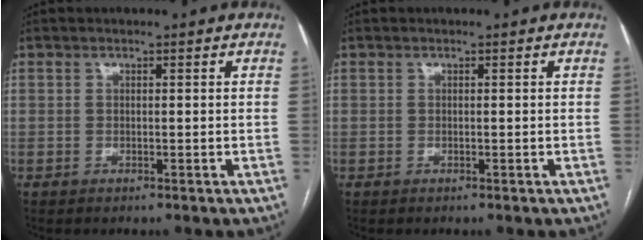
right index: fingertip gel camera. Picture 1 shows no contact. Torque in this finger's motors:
{"motor_torque": [0.00, 0.00, 0.01, 0.01]}